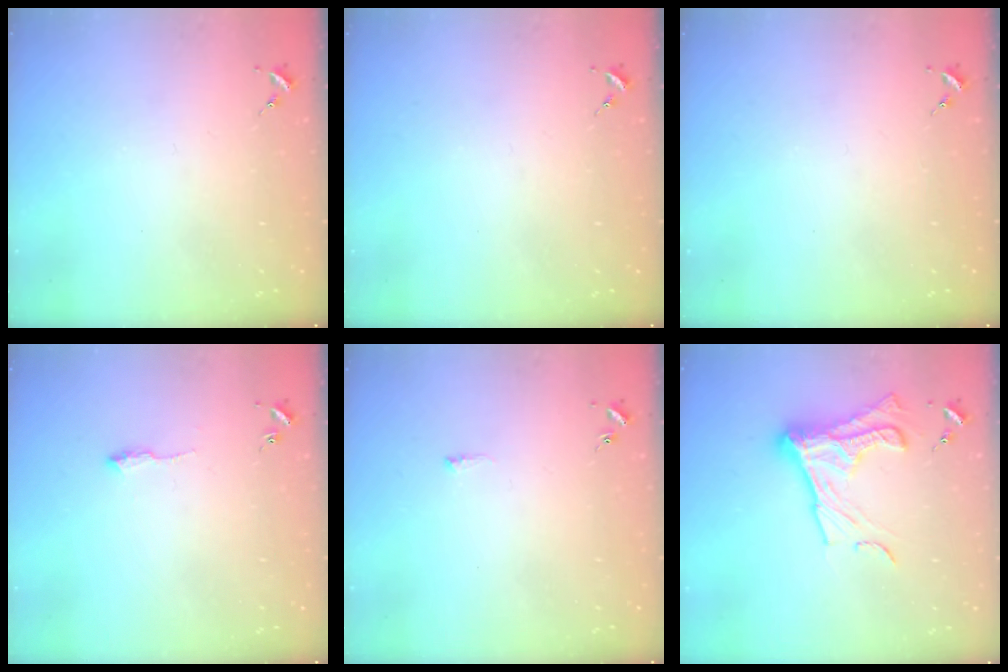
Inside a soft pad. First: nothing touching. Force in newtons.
{"total": 0.0}
{"total": 0.0}
{"total": 5.3, "press": 5.3, "slide": 0.6}
{"total": 3.5, "press": 3.4, "slide": 0.5}
{"total": 16.0, "press": 15.9, "slide": 0.8}